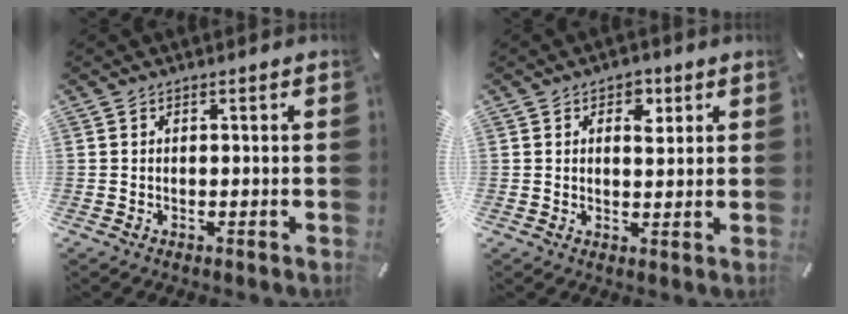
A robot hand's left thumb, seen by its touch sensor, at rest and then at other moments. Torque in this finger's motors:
{"motor_torque": [-0.03, -0.32, -0.03, 0.00, 0.02]}